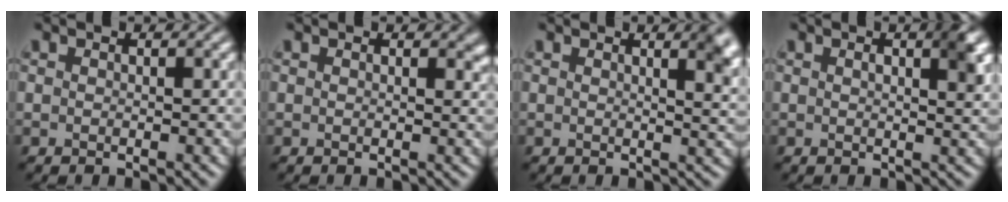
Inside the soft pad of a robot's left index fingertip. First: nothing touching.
{"total": 1.0, "force": [0.5, 0.5, 0.6], "torque": [-0.003, -0.002, 0.008]}
{"total": 3.5, "force": [1.9, 1.3, 2.7], "torque": [-0.017, 0.005, 0.023]}
{"total": 3.2, "force": [1.2, 0.9, 2.8], "torque": [-0.035, 0.005, 0.015]}